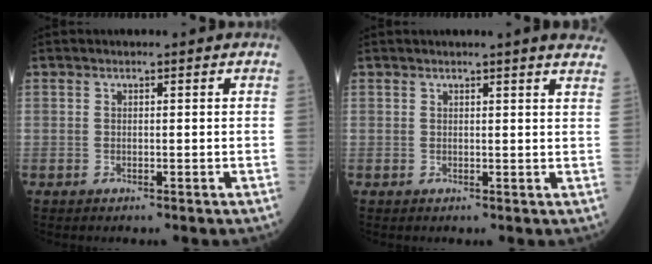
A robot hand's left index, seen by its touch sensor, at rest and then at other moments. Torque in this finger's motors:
{"motor_torque": [0.06, -0.05, 0.04, 0.05]}